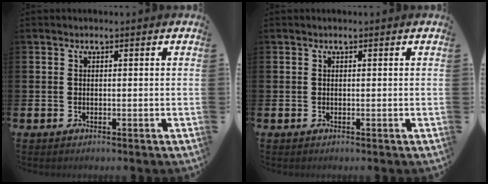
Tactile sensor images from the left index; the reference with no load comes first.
{"total": 0.0}